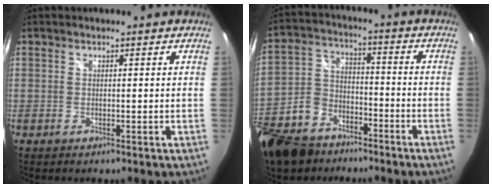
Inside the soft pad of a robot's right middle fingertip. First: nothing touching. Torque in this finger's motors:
{"motor_torque": [0.09, -0.16, -0.36, -0.17]}